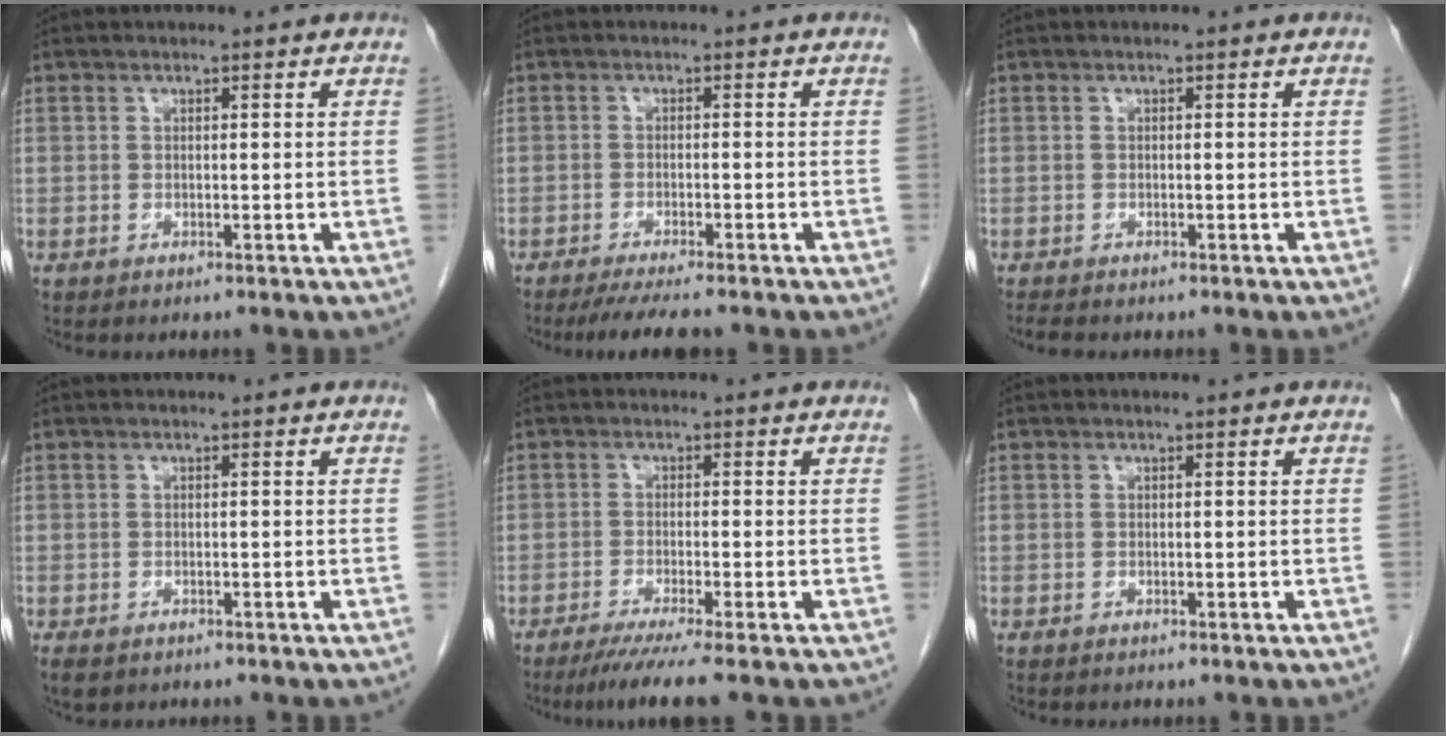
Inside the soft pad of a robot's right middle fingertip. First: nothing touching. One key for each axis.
{"total": 6.7, "fx": -5.6, "fy": 0.3, "fz": 3.7, "tx": -0.047, "ty": -0.014, "tz": -0.087}
{"total": 1.5, "fx": -1.4, "fy": 0.1, "fz": 0.6, "tx": -0.016, "ty": -0.004, "tz": -0.020}
{"total": 3.7, "fx": -2.3, "fy": 2.2, "fz": 1.8, "tx": -0.043, "ty": -0.008, "tz": -0.033}
{"total": 6.0, "fx": -4.5, "fy": -1.1, "fz": 3.8, "tx": -0.051, "ty": -0.017, "tz": -0.078}
{"total": 0.0}